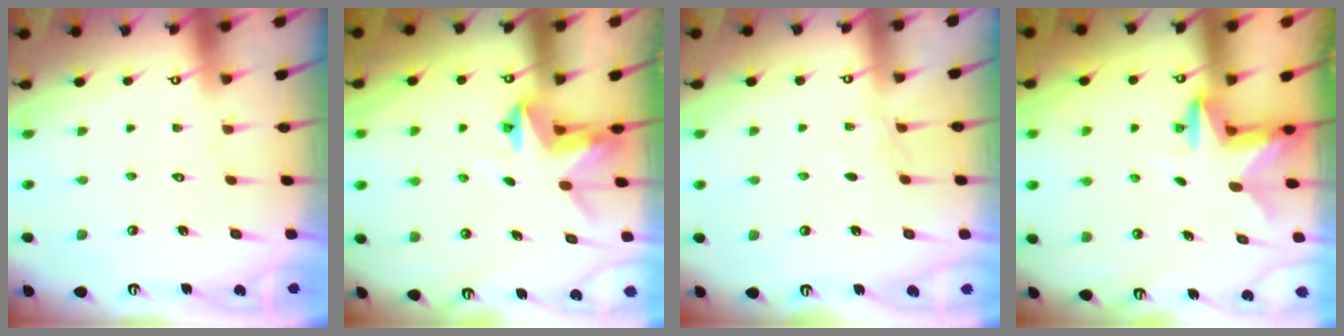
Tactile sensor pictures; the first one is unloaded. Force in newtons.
{"total": 3.4, "press": 3.4, "slide": 0.2}
{"total": 3.5, "press": 3.4, "slide": 0.4}
{"total": 2.8, "press": 2.7, "slide": 0.5}